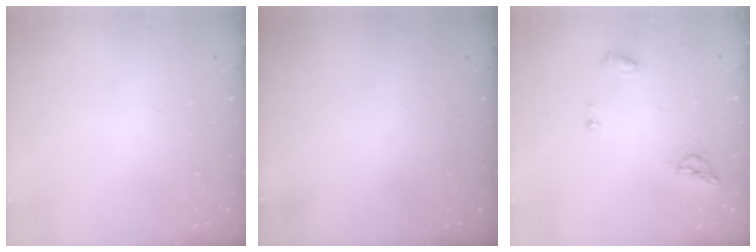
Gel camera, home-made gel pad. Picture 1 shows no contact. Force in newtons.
{"total": 0.0}
{"total": 6.6, "press": 6.5, "slide": 0.6}